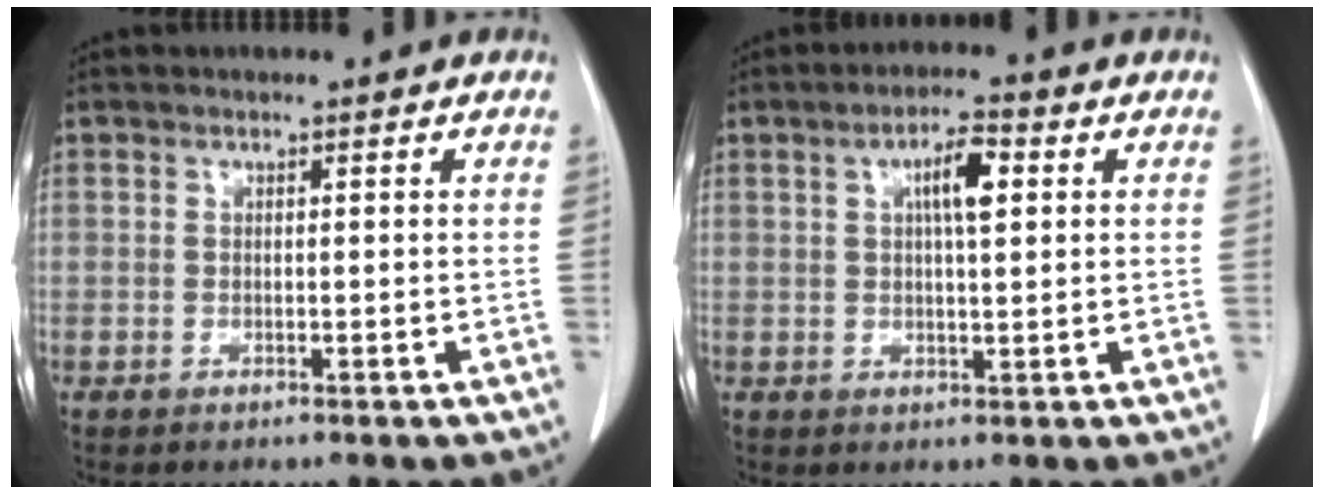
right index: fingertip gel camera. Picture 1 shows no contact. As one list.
[{"total": 5.5, "force": [1.7, 1.3, 5.1], "torque": [-0.089, 0.007, 0.026]}]